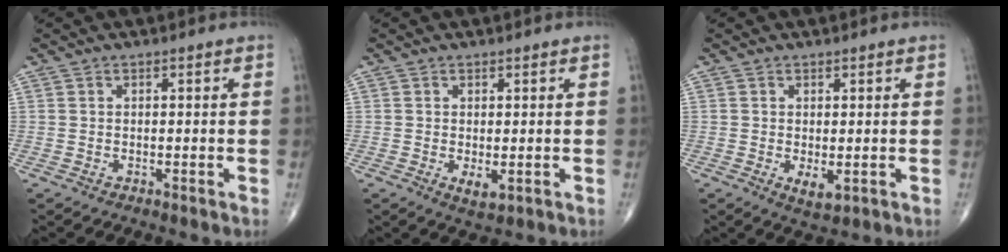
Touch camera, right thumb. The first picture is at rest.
{"total": 2.4, "force": [-0.4, 1.0, 2.1], "torque": [-0.035, -0.008, -0.002]}
{"total": 2.8, "force": [-0.4, 1.3, 2.5], "torque": [-0.039, -0.009, -0.001]}